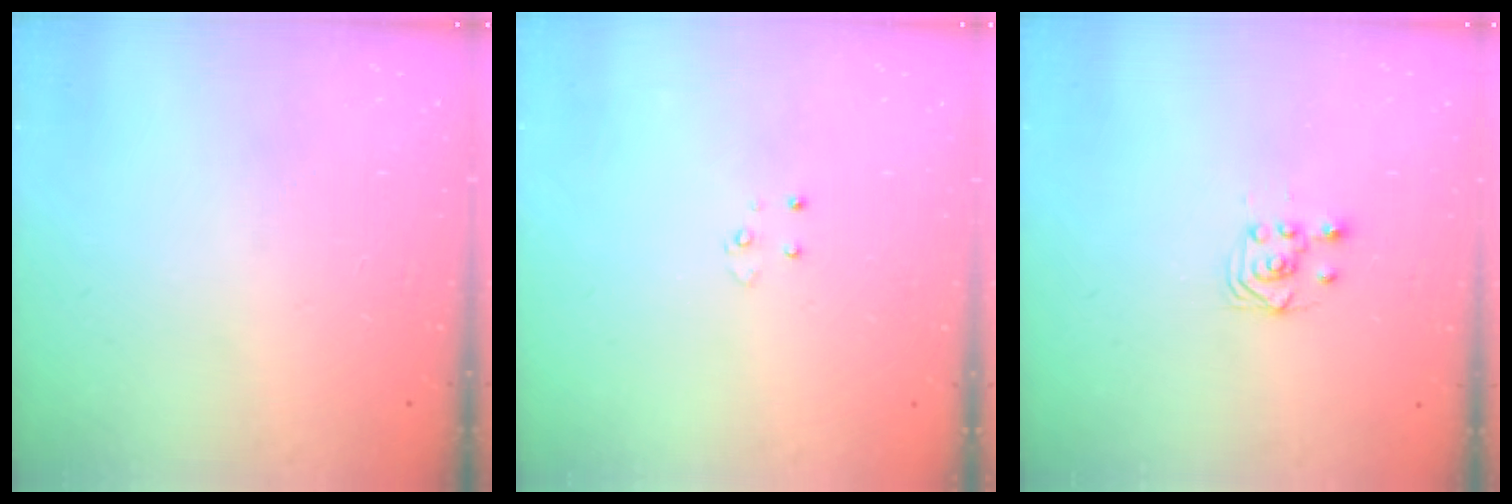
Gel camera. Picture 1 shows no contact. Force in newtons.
{"total": 3.0, "press": 3.0, "slide": 0.4}
{"total": 2.5, "press": 2.2, "slide": 1.2}